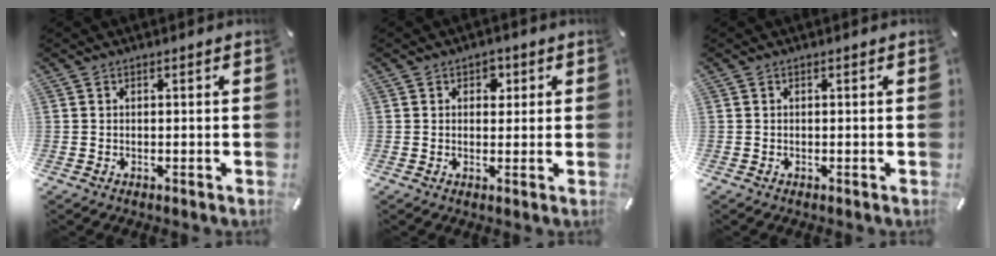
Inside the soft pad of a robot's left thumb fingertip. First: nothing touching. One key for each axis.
{"total": 2.8, "fx": 1.0, "fy": 2.3, "fz": 1.4, "tx": 0.001, "ty": -0.006, "tz": 0.008}
{"total": 0.0}